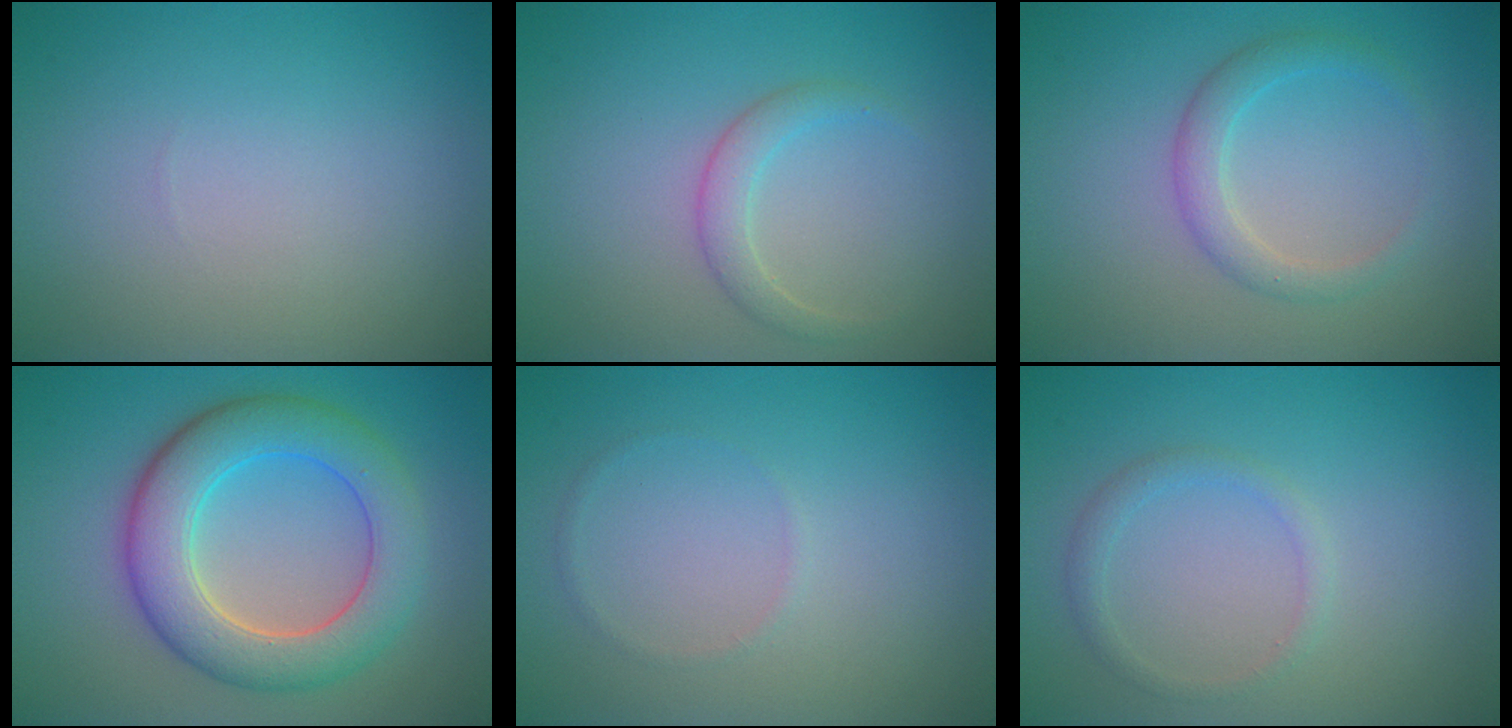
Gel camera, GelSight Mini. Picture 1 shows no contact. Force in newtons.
{"total": 1.8, "press": 1.8, "slide": 0.2}
{"total": 2.4, "press": 2.3, "slide": 0.2}
{"total": 7.5, "press": 7.5, "slide": 0.6}
{"total": 0.5, "press": 0.5, "slide": 0.1}
{"total": 1.4, "press": 1.4, "slide": 0.1}